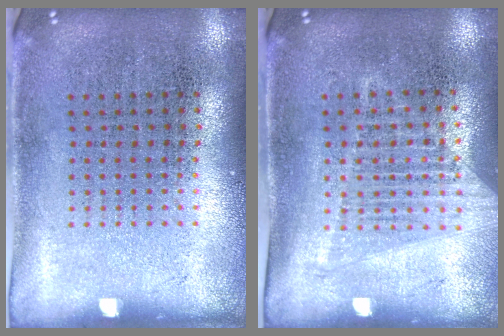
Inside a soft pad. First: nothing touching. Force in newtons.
{"total": 1.5, "press": 1.4, "slide": 0.5}